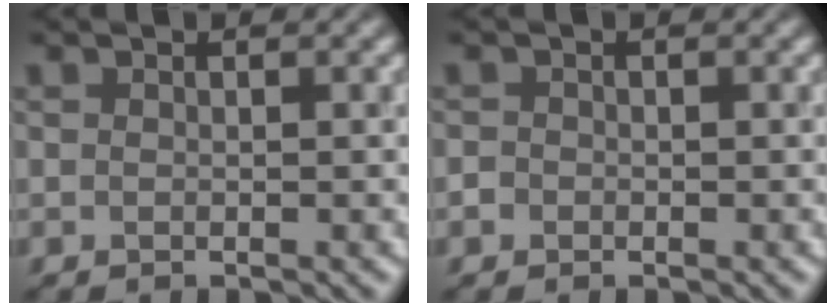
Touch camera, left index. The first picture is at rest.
{"total": 0.9, "force": [-0.3, 0.8, 0.1], "torque": [0.003, -0.004, -0.008]}